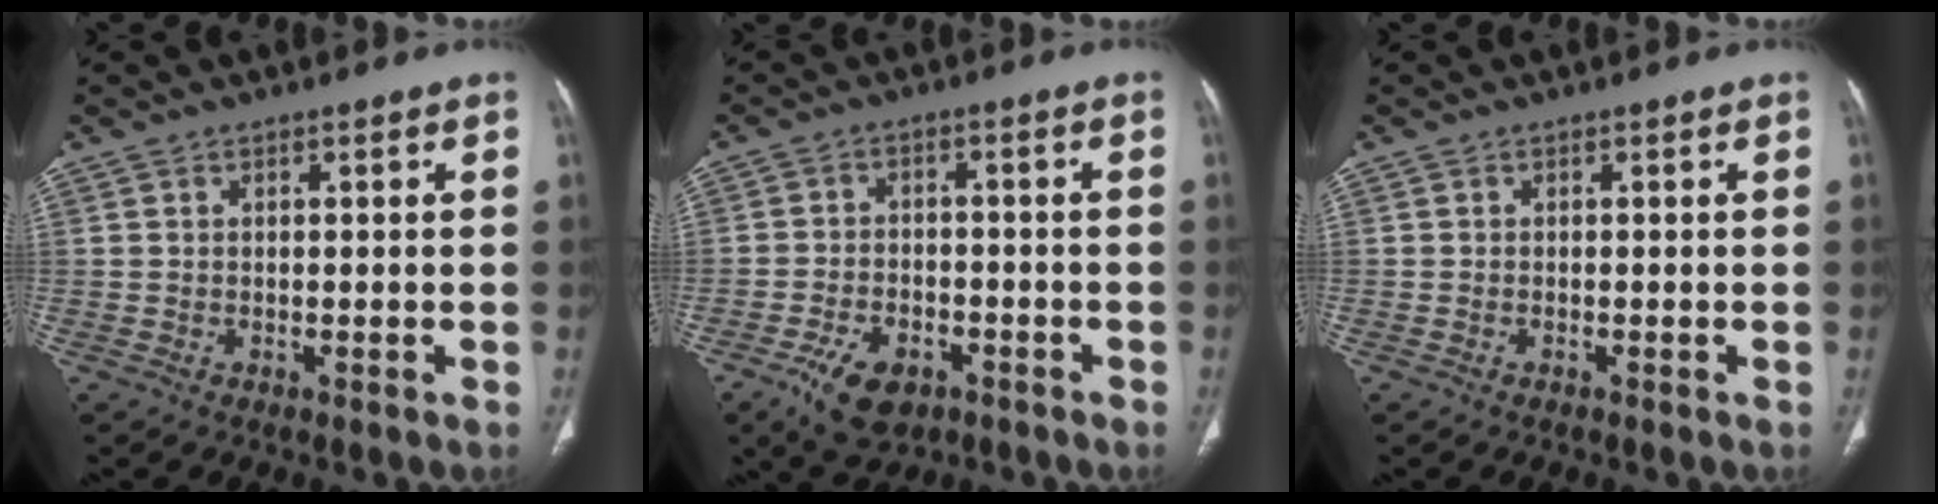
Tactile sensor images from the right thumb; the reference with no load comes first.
{"total": 8.5, "force": [-4.7, 5.0, 5.0], "torque": [-0.084, 0.020, -0.073]}
{"total": 0.0}